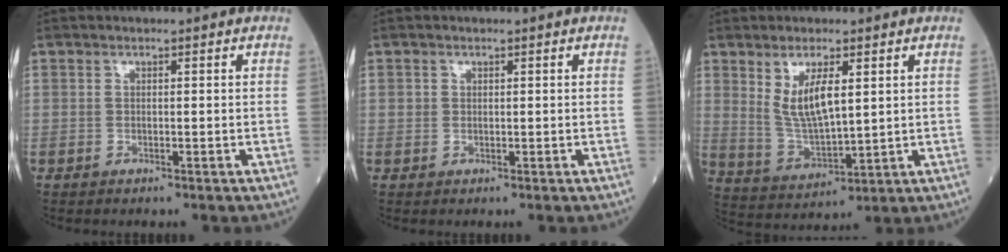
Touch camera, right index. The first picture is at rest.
{"total": 0.7, "force": [0.2, 0.7, 0.1], "torque": [0.006, 0.003, 0.001]}
{"total": 8.0, "force": [2.8, 2.3, 7.1], "torque": [-0.143, -0.007, 0.064]}